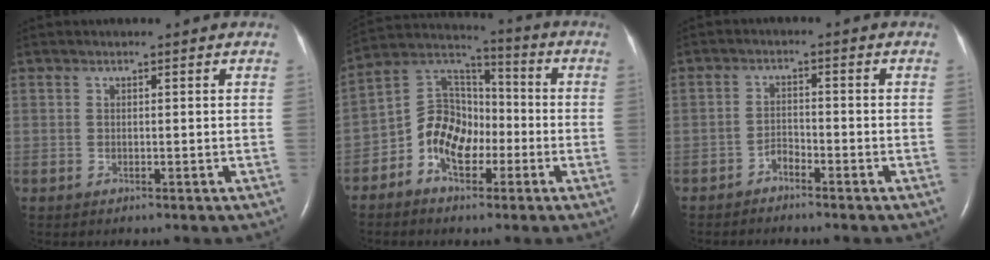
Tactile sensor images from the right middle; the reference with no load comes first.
{"total": 10.0, "force": [-3.8, 6.8, 6.3], "torque": [-0.133, 0.035, -0.071]}
{"total": 1.9, "force": [-1.7, 0.5, 0.6], "torque": [-0.009, 0.001, -0.032]}